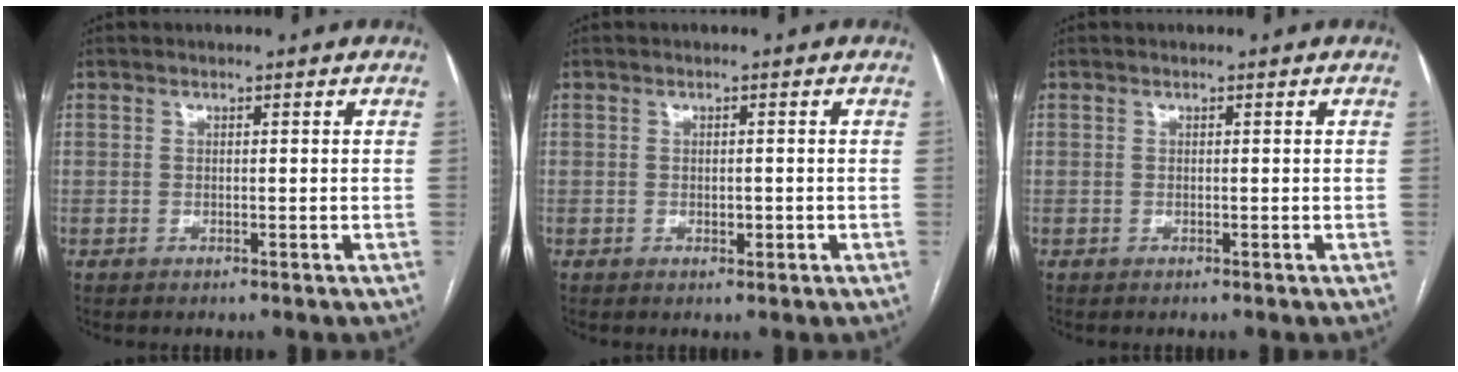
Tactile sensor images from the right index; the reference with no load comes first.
{"total": 1.2, "force": [-0.3, 0.6, 1.0], "torque": [-0.018, -0.001, -0.002]}
{"total": 0.0}